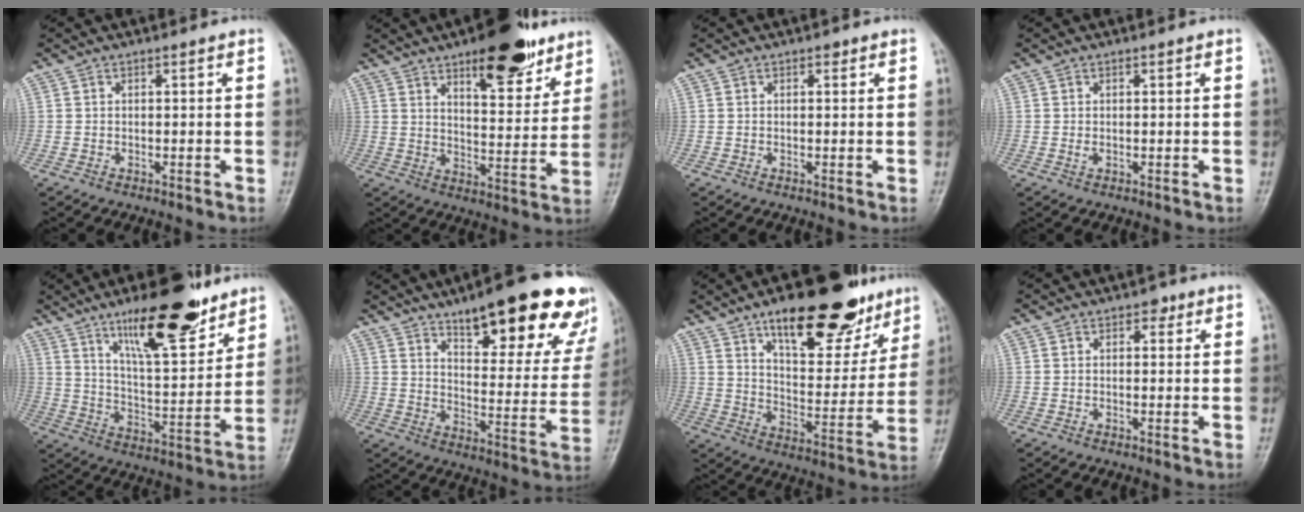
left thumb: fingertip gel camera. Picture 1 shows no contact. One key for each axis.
{"total": 15.6, "fx": 10.1, "fy": 5.9, "fz": 10.4, "tx": -0.104, "ty": -0.055, "tz": 0.150}
{"total": 0.8, "fx": 0.5, "fy": 0.5, "fz": 0.4, "tx": 0.000, "ty": -0.001, "tz": 0.003}
{"total": 0.9, "fx": 0.2, "fy": 0.5, "fz": 0.7, "tx": -0.011, "ty": -0.001, "tz": 0.007}
{"total": 18.0, "fx": 12.0, "fy": 5.3, "fz": 12.4, "tx": -0.163, "ty": -0.069, "tz": 0.201}
{"total": 26.3, "fx": 17.4, "fy": 8.3, "fz": 17.9, "tx": -0.194, "ty": -0.069, "tz": 0.235}
{"total": 22.9, "fx": 14.5, "fy": 9.5, "fz": 15.0, "tx": -0.160, "ty": -0.057, "tz": 0.221}
{"total": 1.6, "fx": 0.8, "fy": 1.2, "fz": 0.9, "tx": 0.002, "ty": 0.000, "tz": 0.005}